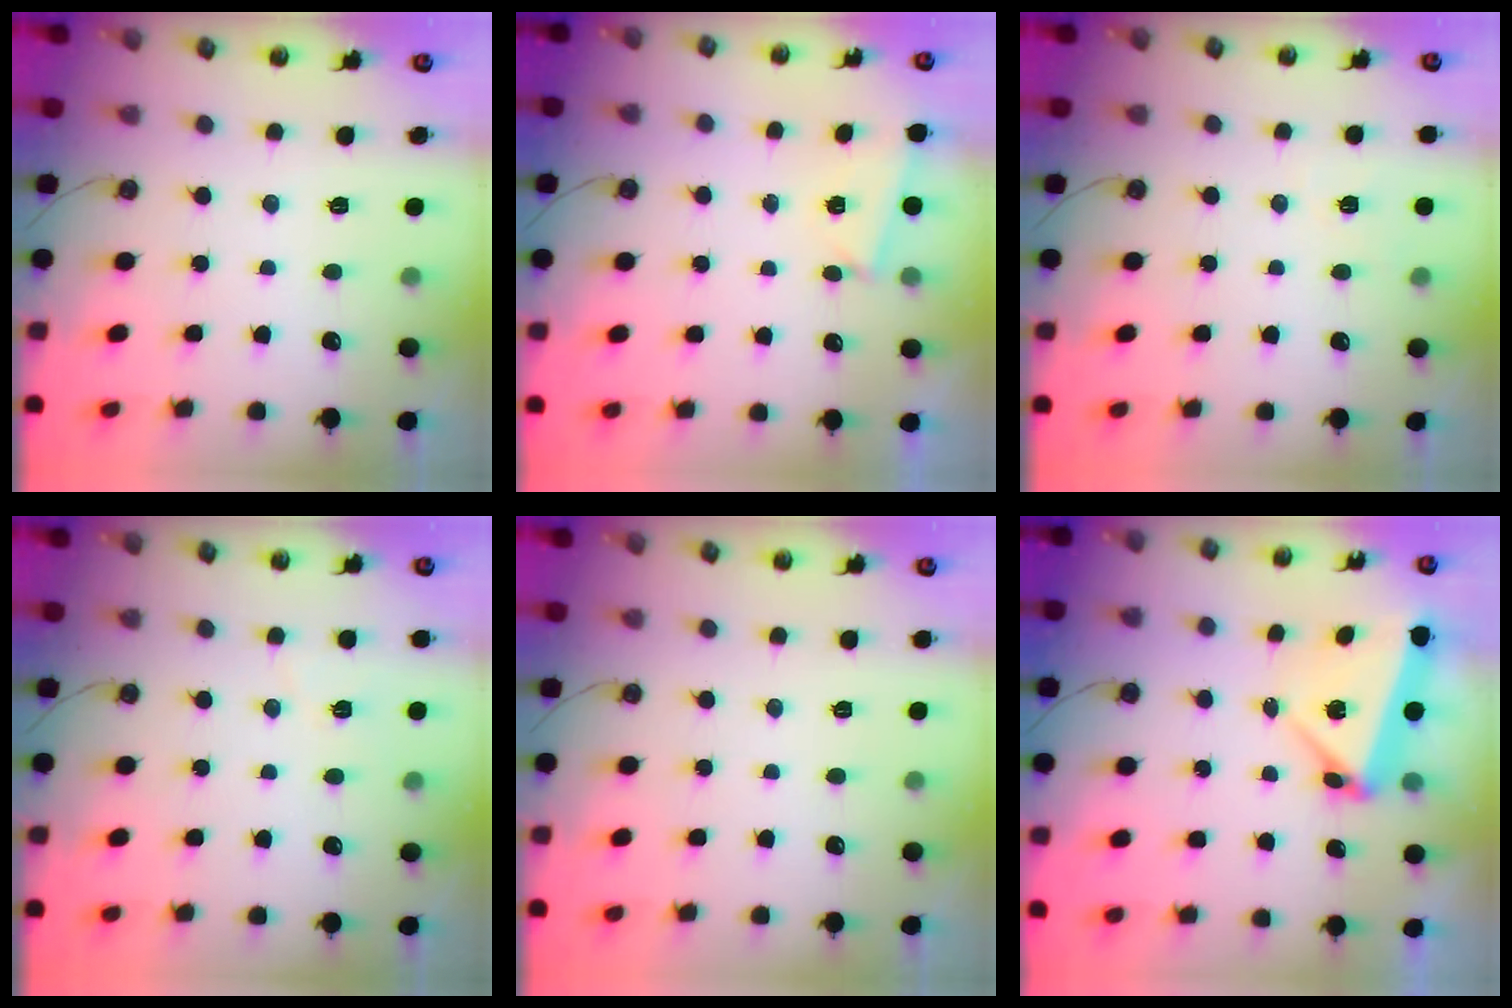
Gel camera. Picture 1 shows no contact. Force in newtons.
{"total": 2.0, "press": 1.9, "slide": 0.7}
{"total": 4.6, "press": 4.5, "slide": 0.6}
{"total": 5.2, "press": 4.6, "slide": 2.4}
{"total": 1.7, "press": 0.9, "slide": 1.5}
{"total": 5.7, "press": 4.8, "slide": 3.1}